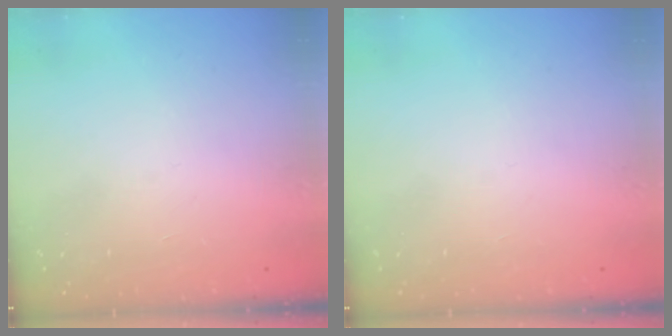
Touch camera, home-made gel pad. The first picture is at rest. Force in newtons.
{"total": 0.0}